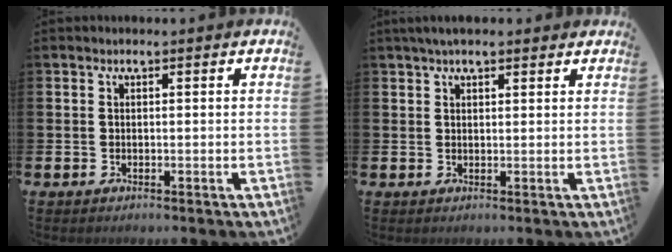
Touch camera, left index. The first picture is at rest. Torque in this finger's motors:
{"motor_torque": [0.23, -0.65, 0.83, 0.21]}